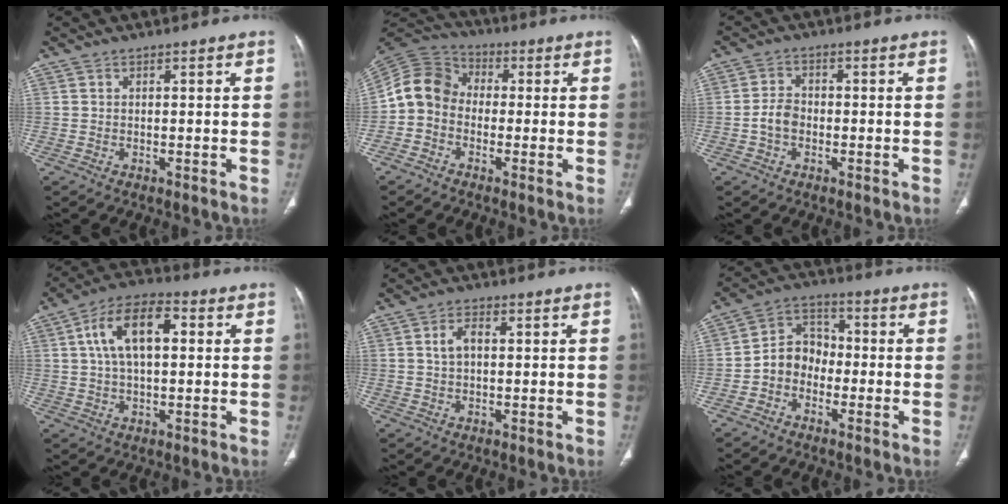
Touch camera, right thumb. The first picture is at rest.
{"total": 9.1, "force": [-1.4, 7.7, 4.7], "torque": [-0.083, 0.034, -0.043]}
{"total": 3.6, "force": [-1.1, 2.6, 2.3], "torque": [-0.038, 0.013, -0.026]}
{"total": 12.3, "force": [2.6, 6.3, 10.3], "torque": [-0.181, 0.021, 0.040]}
{"total": 3.6, "force": [0.8, 2.1, 2.8], "torque": [-0.058, 0.009, 0.016]}
{"total": 7.4, "force": [-2.2, 6.1, 3.6], "torque": [-0.037, 0.036, -0.054]}